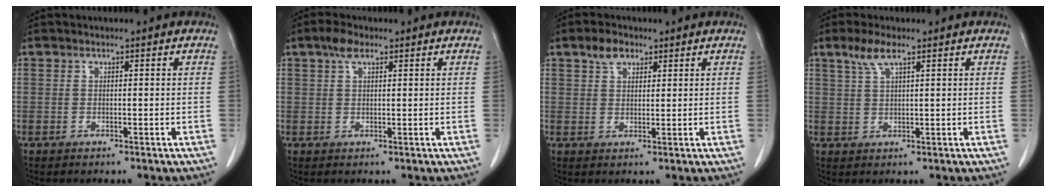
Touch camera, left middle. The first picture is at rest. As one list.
[{"total": 2.9, "force": [1.8, 1.1, 2.0], "torque": [-0.044, 0.011, 0.034]}, {"total": 3.5, "force": [2.3, 1.9, 1.9], "torque": [-0.039, 0.008, 0.045]}, {"total": 3.7, "force": [2.4, 0.5, 2.8], "torque": [-0.068, 0.007, 0.053]}]